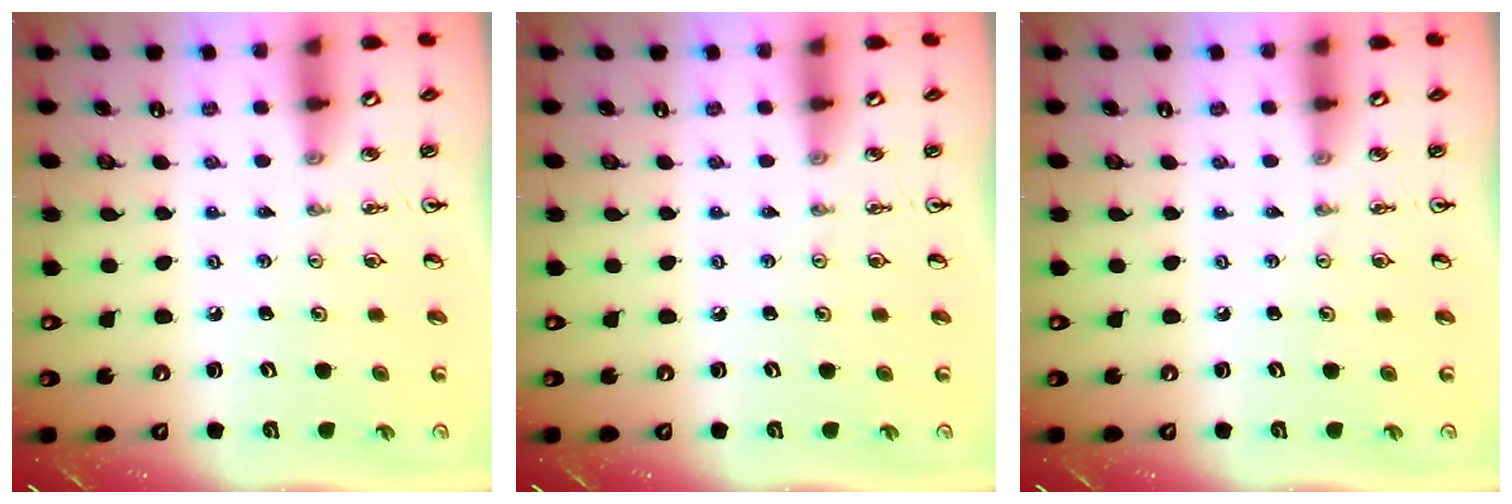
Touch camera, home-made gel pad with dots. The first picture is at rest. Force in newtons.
{"total": 0.0}
{"total": 0.0}